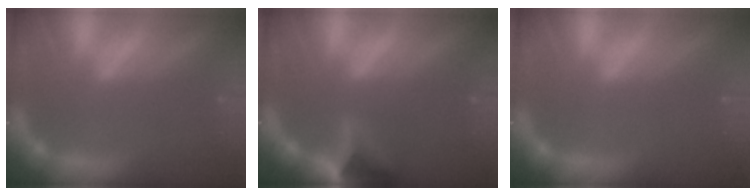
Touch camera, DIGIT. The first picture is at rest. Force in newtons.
{"total": 5.9}
{"total": 0.0}